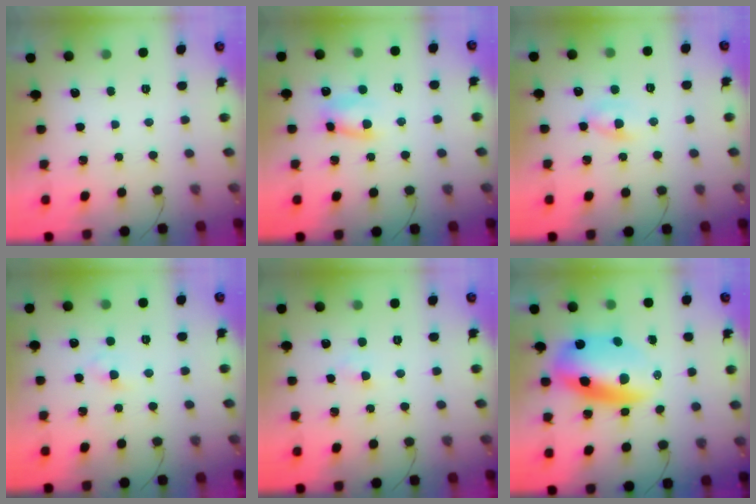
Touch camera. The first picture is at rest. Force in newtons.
{"total": 6.7, "press": 6.7, "slide": 0.8}
{"total": 3.7, "press": 3.5, "slide": 1.2}
{"total": 2.6, "press": 2.4, "slide": 1.1}
{"total": 1.8, "press": 1.5, "slide": 0.9}
{"total": 14.6, "press": 14.0, "slide": 4.0}